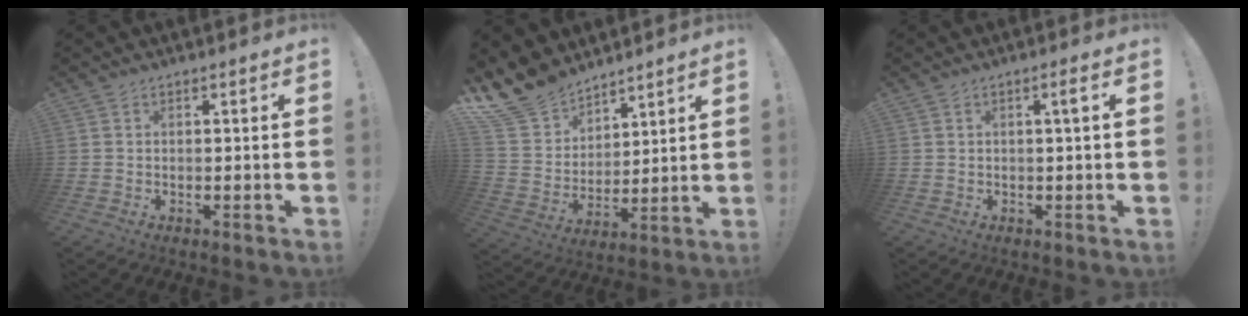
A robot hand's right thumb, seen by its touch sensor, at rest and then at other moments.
{"total": 14.2, "force": [11.6, 7.6, 3.1], "torque": [-0.086, -0.087, 0.228]}
{"total": 2.3, "force": [-0.2, -0.4, 2.2], "torque": [-0.042, 0.003, -0.008]}